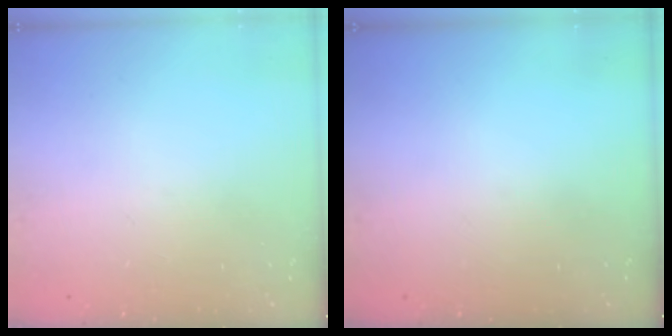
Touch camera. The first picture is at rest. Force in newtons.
{"total": 0.0}